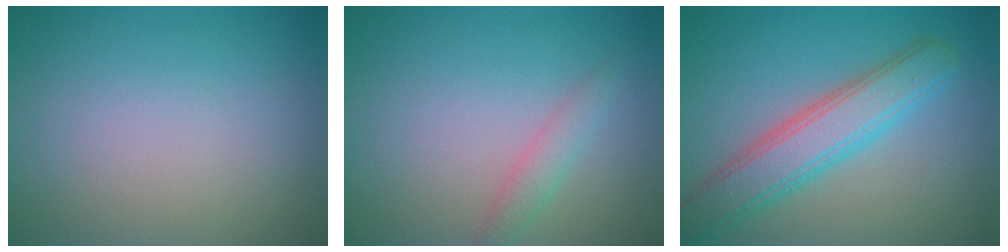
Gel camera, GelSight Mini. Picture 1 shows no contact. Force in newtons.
{"total": 1.7, "press": 1.7, "slide": 0.1}
{"total": 5.6, "press": 5.6, "slide": 0.1}